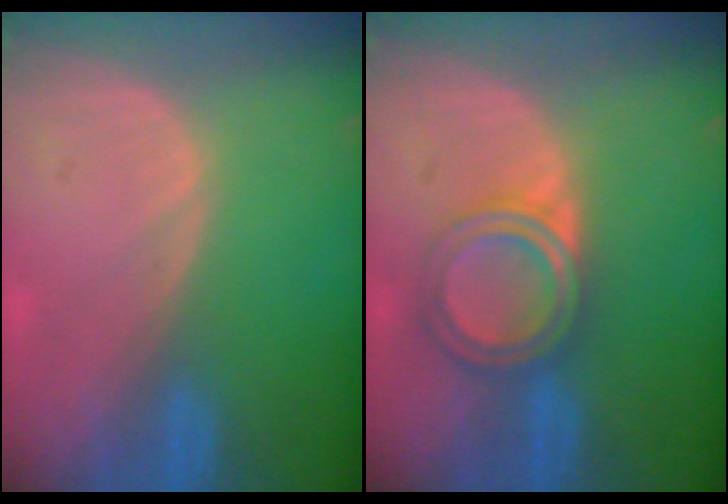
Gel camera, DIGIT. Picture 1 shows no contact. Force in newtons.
{"total": 5.2, "press": 5.2, "slide": 0.1}